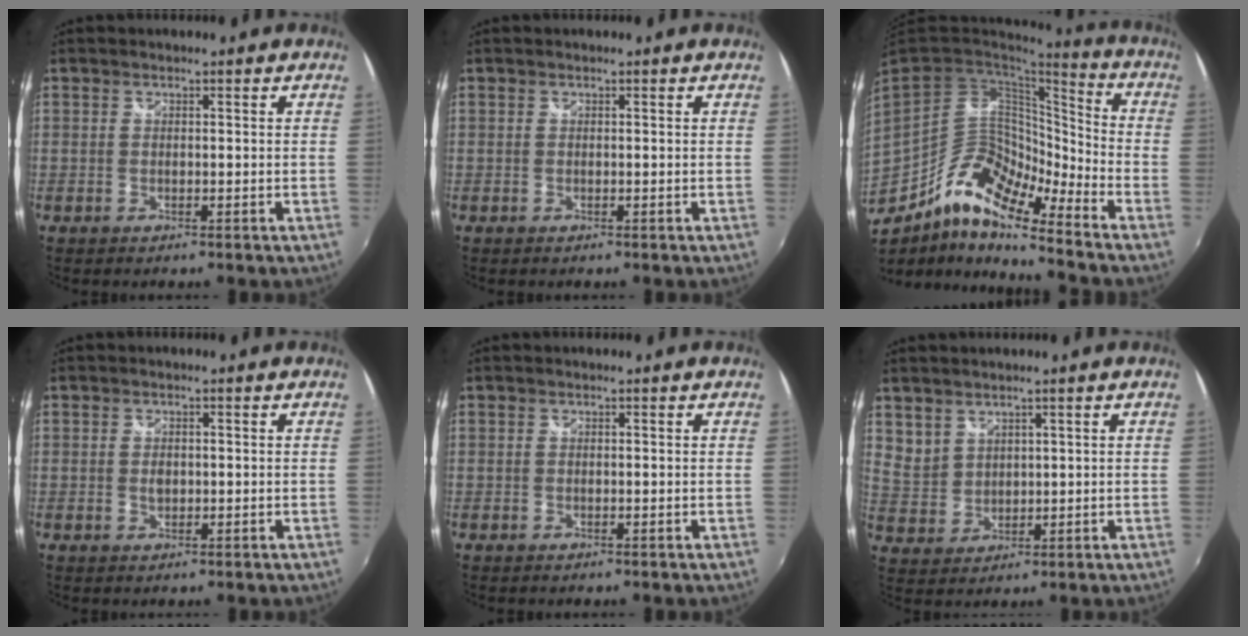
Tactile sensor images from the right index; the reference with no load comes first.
{"total": 0.0}
{"total": 16.3, "force": [-10.9, 5.8, 10.6], "torque": [-0.192, -0.008, -0.215]}
{"total": 1.5, "force": [-0.1, 1.2, 0.9], "torque": [-0.016, 0.000, -0.002]}
{"total": 0.0}
{"total": 4.9, "force": [3.6, 3.2, 0.7], "torque": [-0.007, 0.008, 0.084]}